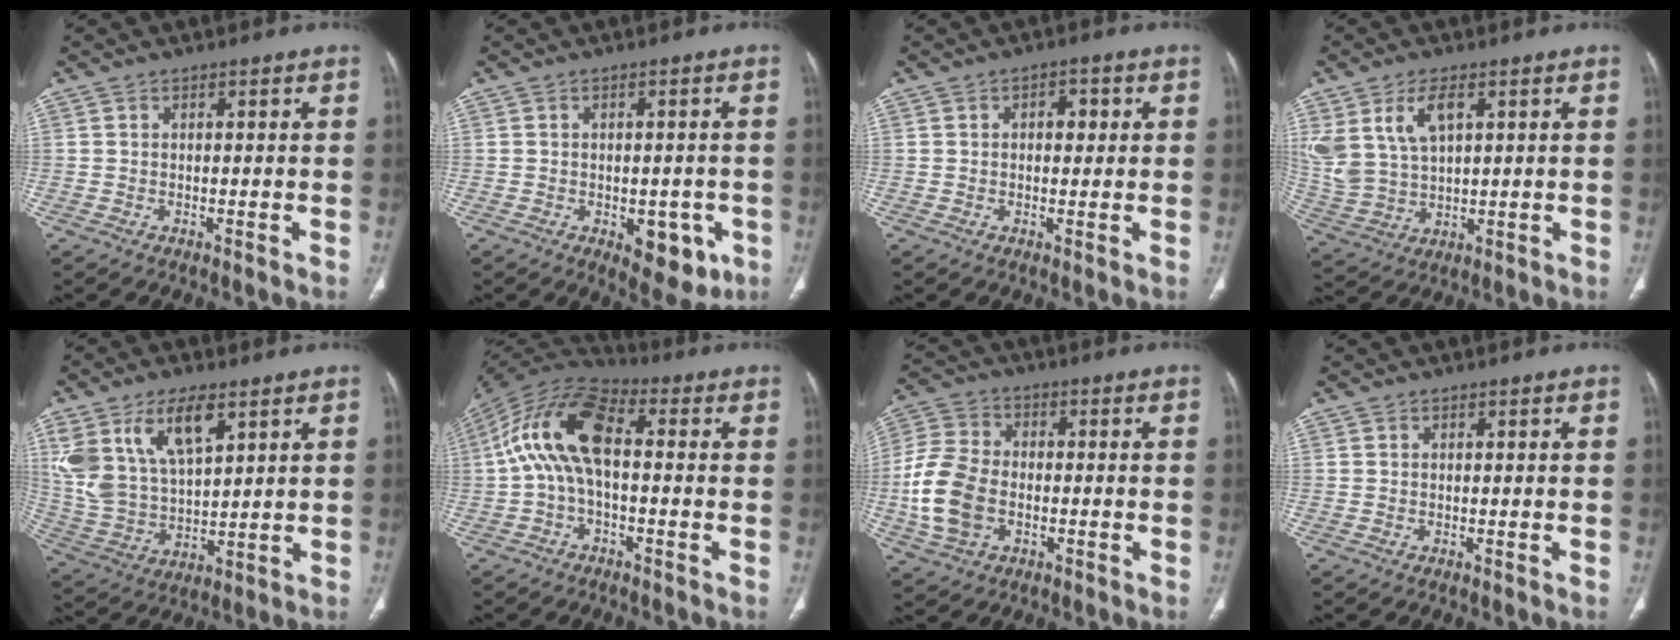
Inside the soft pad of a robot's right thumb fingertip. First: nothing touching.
{"total": 8.2, "force": [-2.9, 4.6, 6.1], "torque": [-0.045, 0.005, -0.025]}
{"total": 3.5, "force": [0.8, 2.2, 2.6], "torque": [-0.022, 0.002, 0.009]}
{"total": 11.5, "force": [4.8, 6.5, 8.2], "torque": [-0.176, -0.010, 0.110]}
{"total": 15.6, "force": [7.6, 7.6, 11.3], "torque": [-0.214, -0.020, 0.160]}
{"total": 14.1, "force": [0.3, 7.0, 12.2], "torque": [-0.236, 0.043, -0.006]}
{"total": 12.5, "force": [-2.5, 8.7, 8.7], "torque": [-0.183, 0.014, -0.048]}
{"total": 0.0}